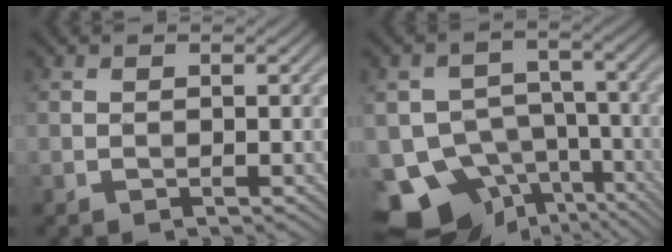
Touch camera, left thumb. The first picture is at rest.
{"total": 14.9, "force": [-9.7, 10.0, 5.1], "torque": [-0.115, -0.042, -0.133]}